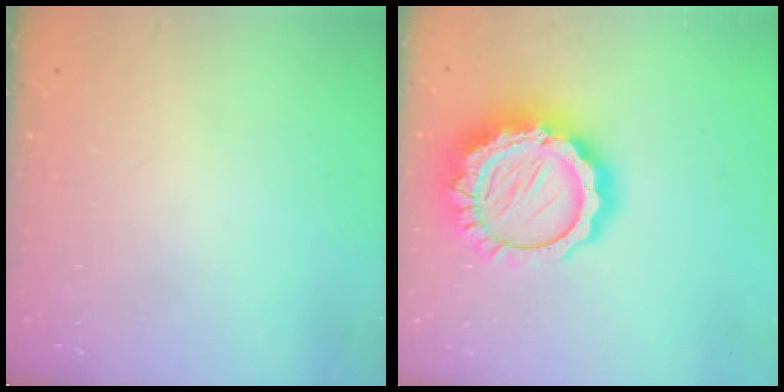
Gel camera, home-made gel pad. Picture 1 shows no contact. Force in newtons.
{"total": 20.5, "press": 20.4, "slide": 1.9}